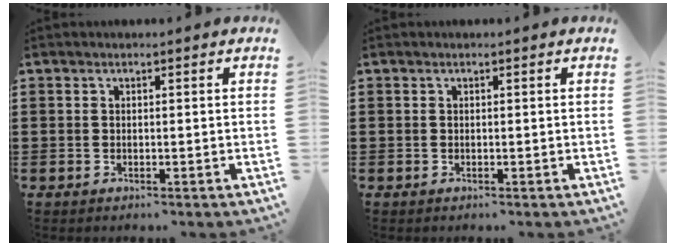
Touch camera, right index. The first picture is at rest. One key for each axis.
{"total": 0.0}